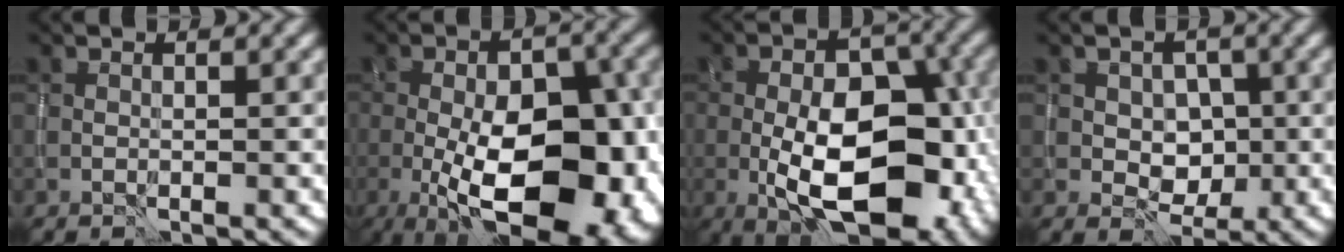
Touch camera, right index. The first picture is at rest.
{"total": 15.4, "force": [-3.9, 7.5, 12.9], "torque": [-0.173, -0.008, -0.052]}
{"total": 12.1, "force": [-3.4, 6.1, 9.9], "torque": [-0.148, 0.002, -0.061]}
{"total": 3.1, "force": [-0.1, 2.5, 1.8], "torque": [-0.019, 0.000, -0.004]}